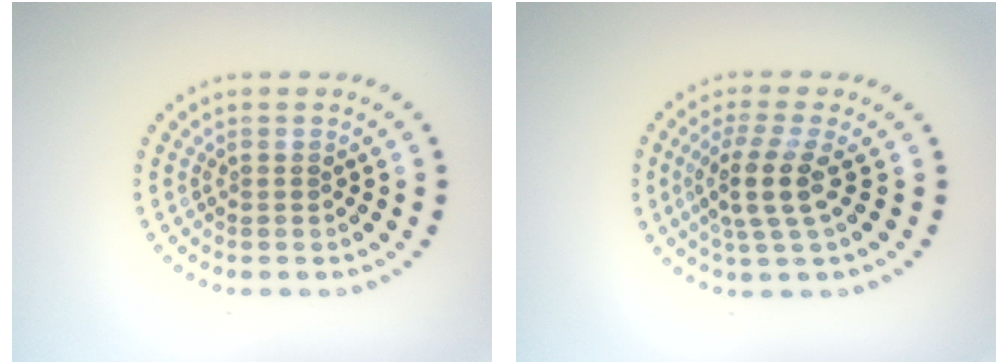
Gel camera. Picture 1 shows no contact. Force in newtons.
{"total": 3.6, "press": 2.8, "slide": 2.3}